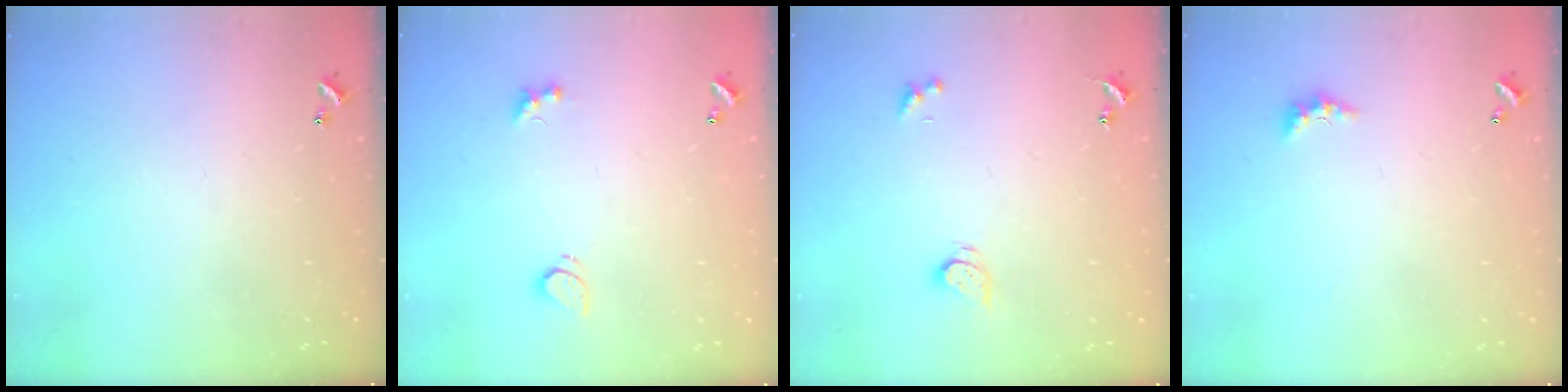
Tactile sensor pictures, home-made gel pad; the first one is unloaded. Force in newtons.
{"total": 3.0, "press": 2.7, "slide": 1.1}
{"total": 2.6, "press": 2.6, "slide": 0.2}
{"total": 2.3, "press": 2.2, "slide": 0.7}